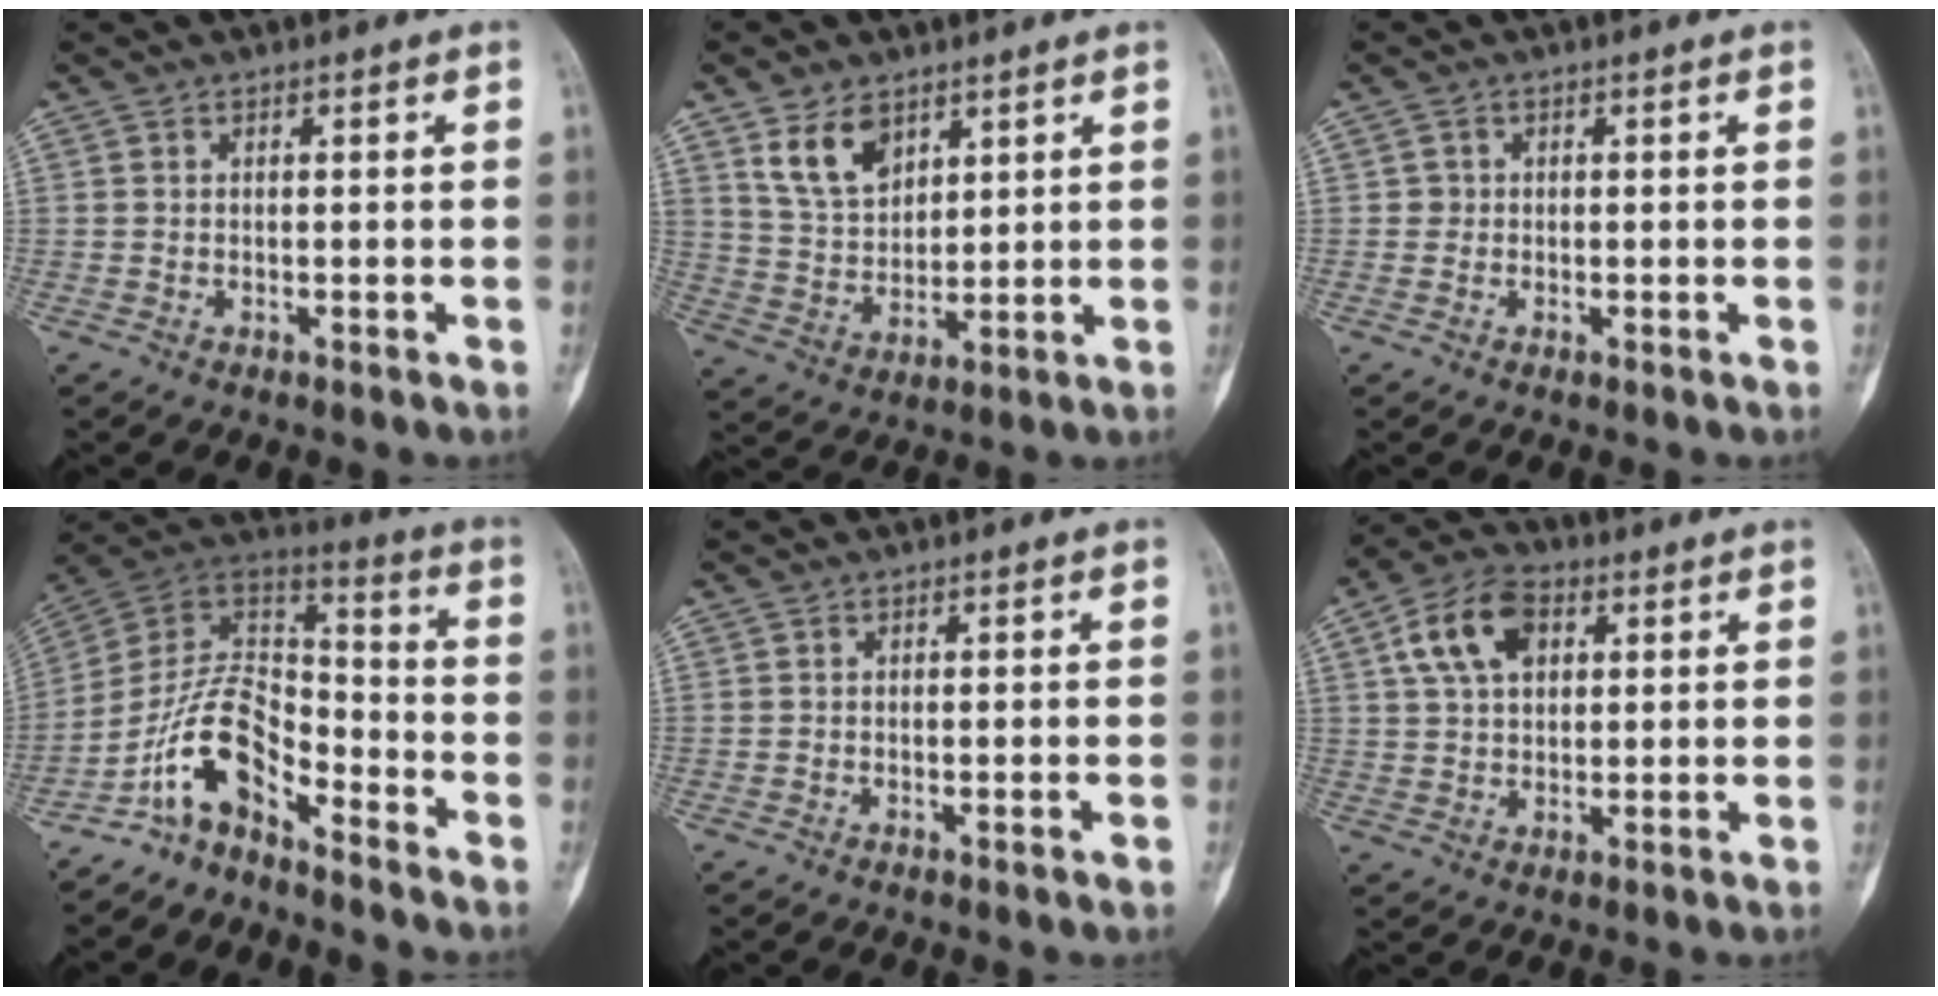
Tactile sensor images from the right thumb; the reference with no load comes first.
{"total": 8.9, "force": [5.2, 5.6, 4.6], "torque": [-0.067, -0.030, 0.108]}
{"total": 1.0, "force": [-0.1, 1.0, 0.1], "torque": [0.005, 0.005, -0.002]}
{"total": 12.7, "force": [-8.3, 6.1, 7.4], "torque": [-0.124, 0.097, -0.166]}
{"total": 1.2, "force": [-0.5, 0.2, 1.1], "torque": [-0.019, 0.001, -0.004]}
{"total": 10.3, "force": [3.5, 6.7, 7.0], "torque": [-0.116, 0.010, 0.057]}